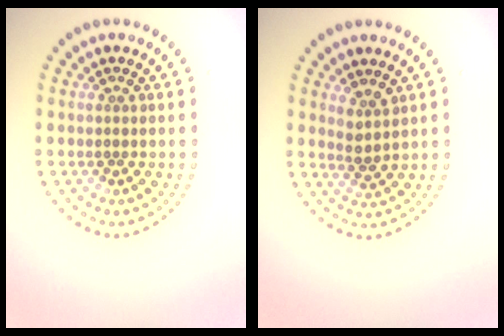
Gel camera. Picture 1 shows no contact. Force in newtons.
{"total": 1.9, "press": 1.5, "slide": 1.2}